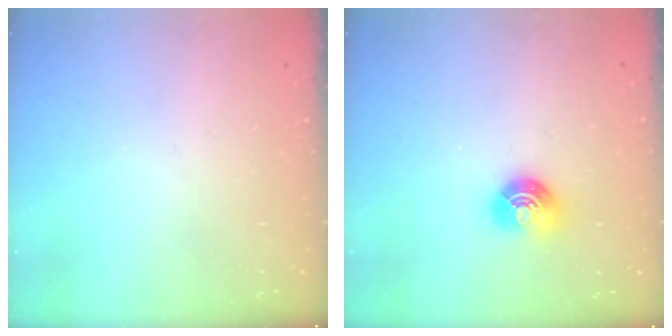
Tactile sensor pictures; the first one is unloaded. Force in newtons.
{"total": 8.1, "press": 8.0, "slide": 1.1}